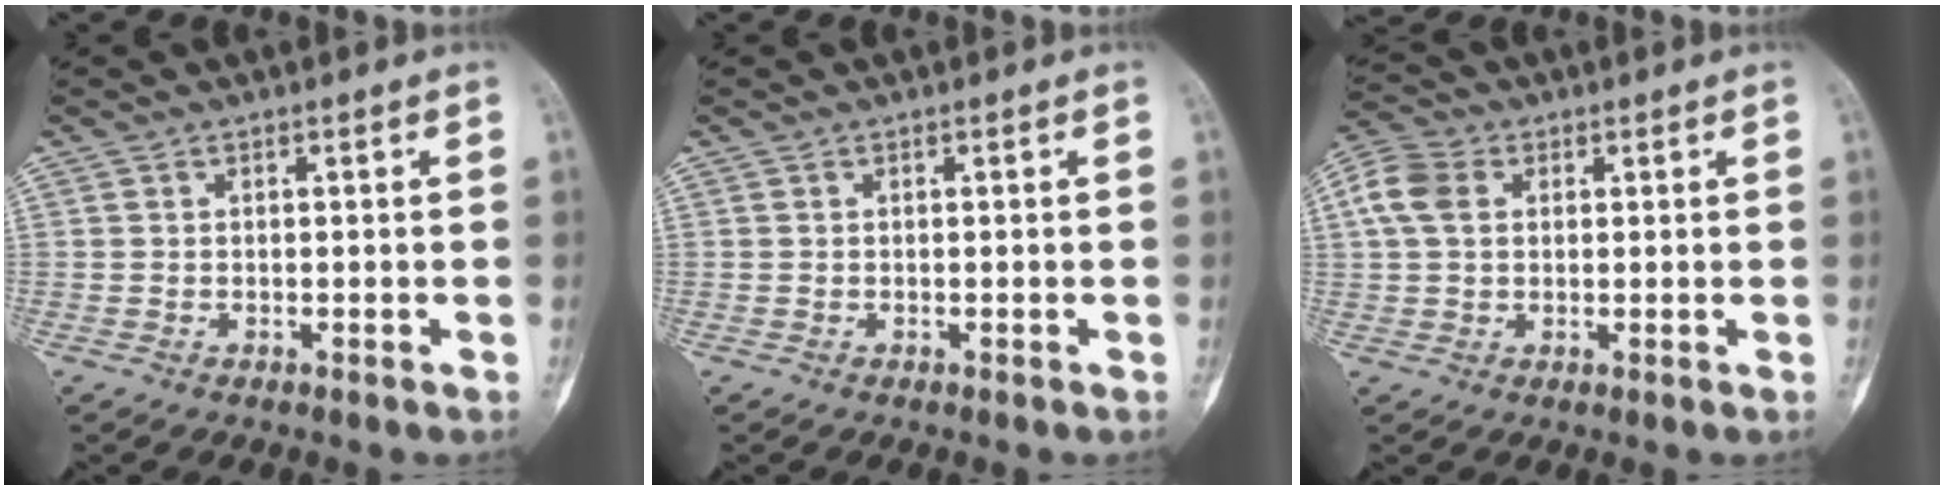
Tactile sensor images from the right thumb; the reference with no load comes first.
{"total": 0.0}
{"total": 7.5, "force": [1.9, 5.6, 4.6], "torque": [-0.098, 0.015, 0.029]}